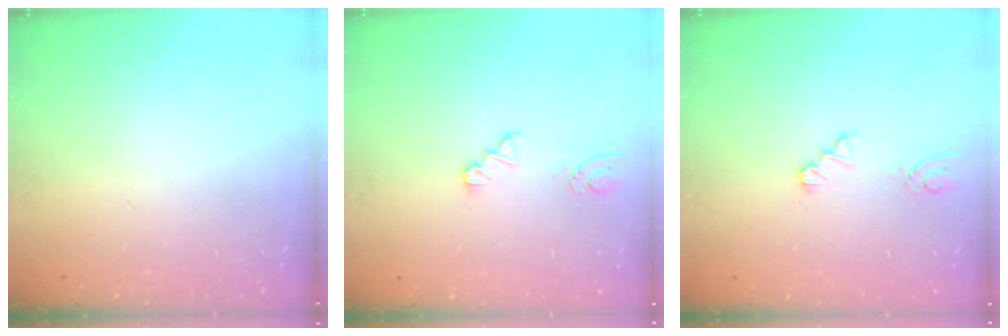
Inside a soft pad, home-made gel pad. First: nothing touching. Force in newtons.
{"total": 1.1, "press": 1.1, "slide": 0.2}
{"total": 1.3, "press": 1.3, "slide": 0.2}